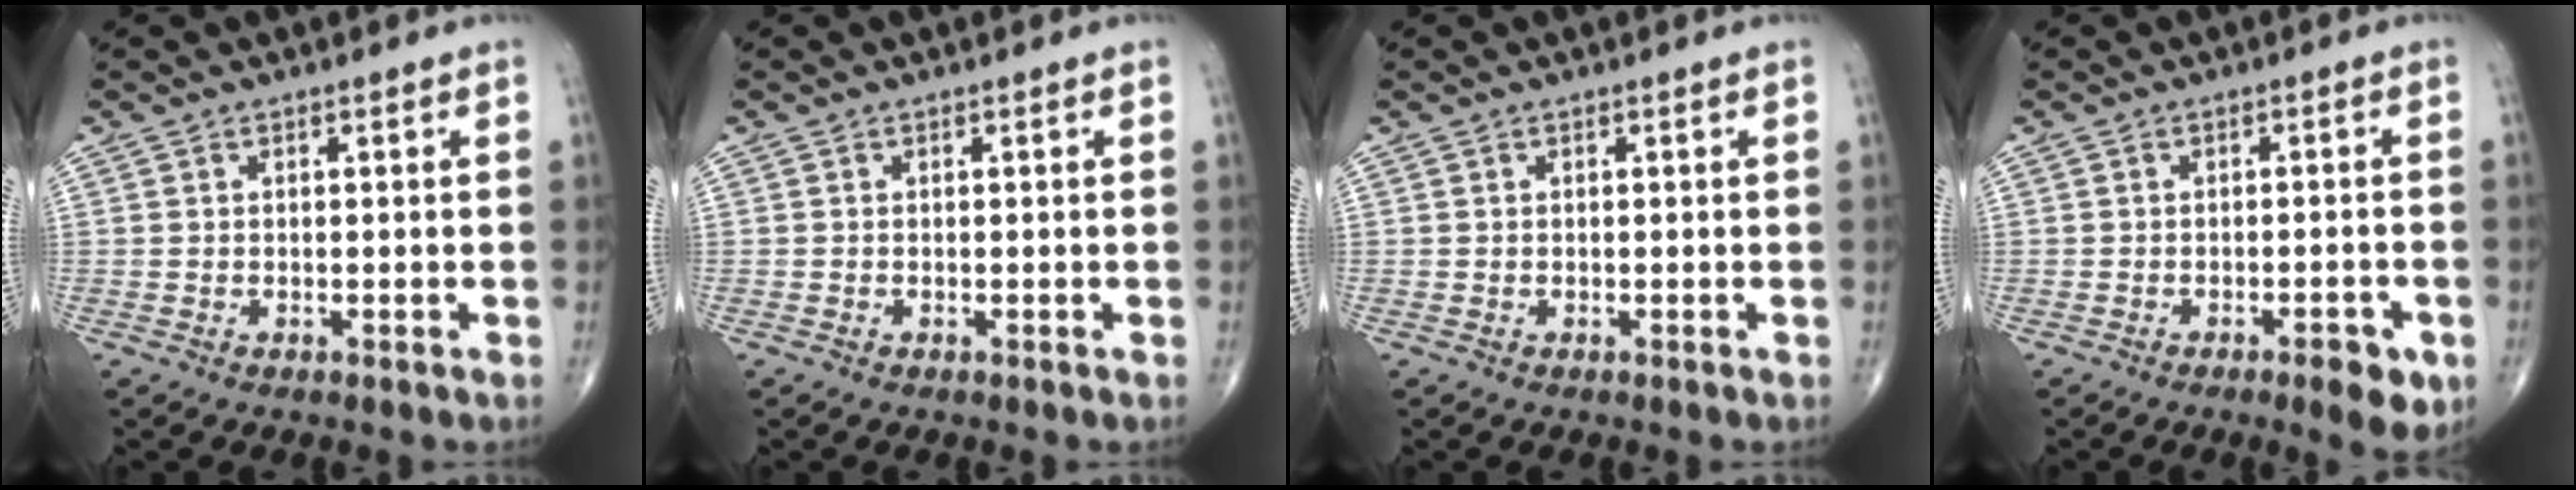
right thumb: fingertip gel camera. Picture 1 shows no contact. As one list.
[{"total": 0.0}, {"total": 0.0}, {"total": 5.2, "force": [-2.5, 2.0, 4.1], "torque": [-0.040, 0.004, -0.026]}]